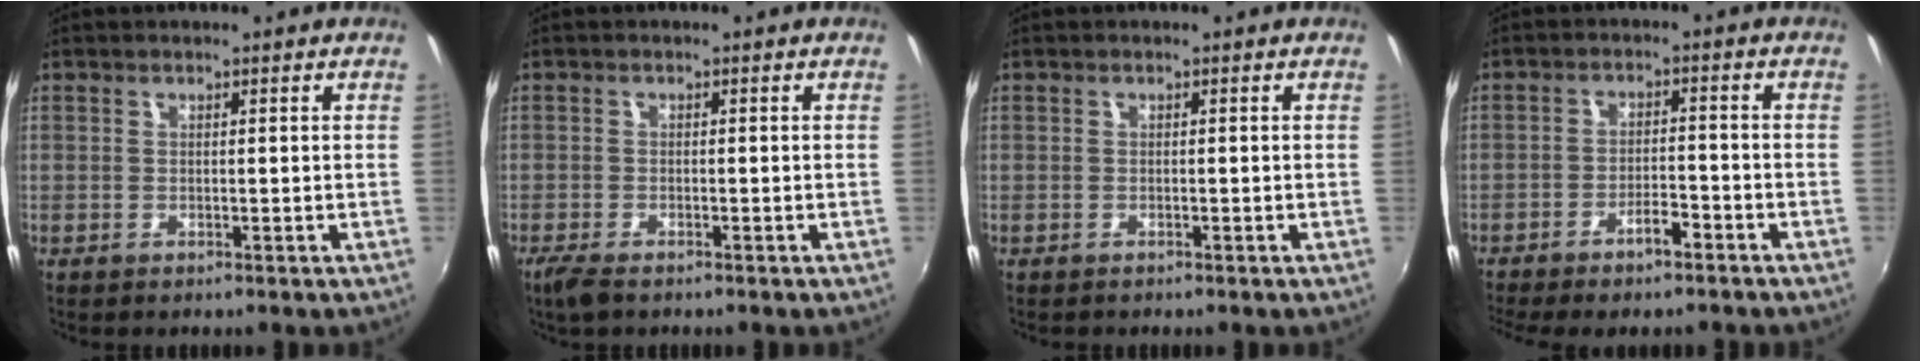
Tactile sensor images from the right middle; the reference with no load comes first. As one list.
[{"total": 3.3, "force": [-2.4, 0.9, 2.0], "torque": [-0.049, -0.011, -0.046]}, {"total": 0.6, "force": [-0.5, 0.3, 0.0], "torque": [-0.002, 0.000, -0.009]}, {"total": 5.3, "force": [-4.2, 1.1, 3.1], "torque": [-0.069, 0.001, -0.069]}]